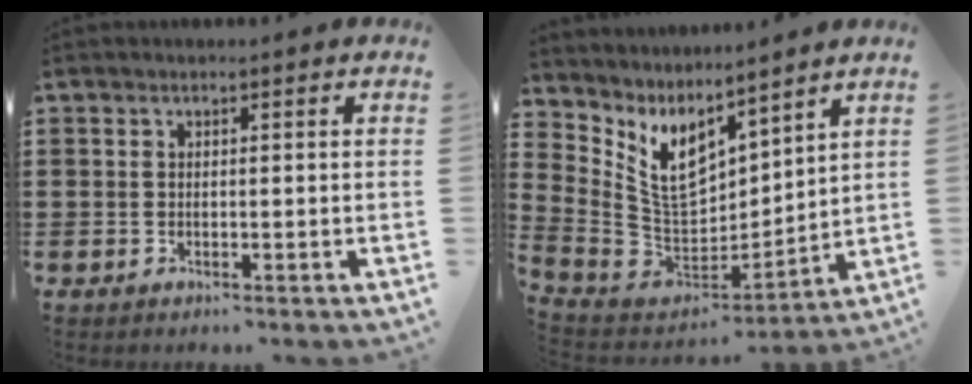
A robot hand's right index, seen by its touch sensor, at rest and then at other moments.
{"total": 9.3, "force": [4.9, 5.5, 5.7], "torque": [-0.131, -0.027, 0.095]}